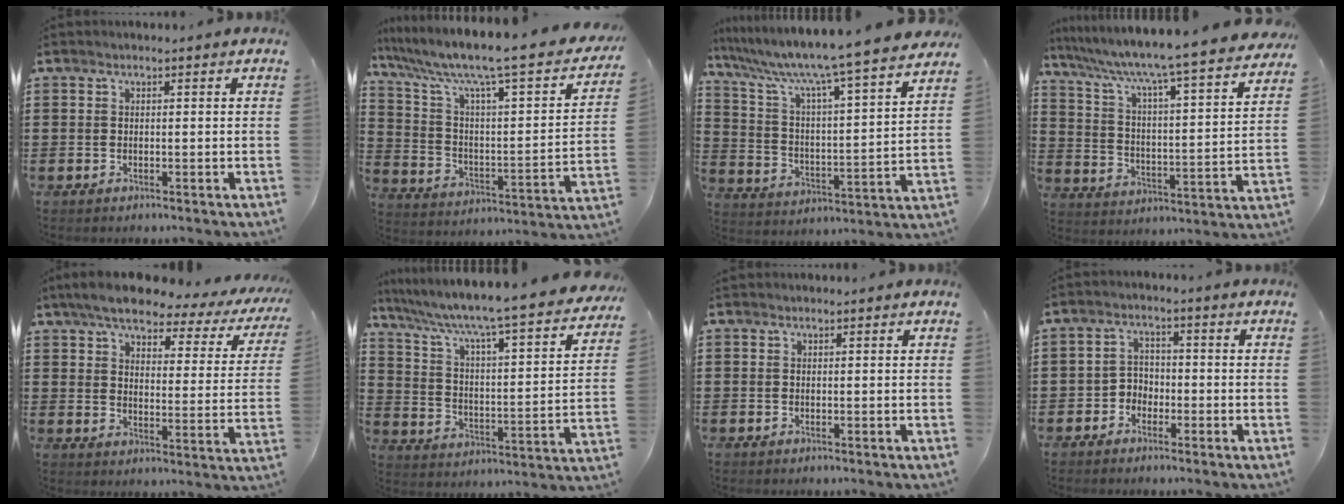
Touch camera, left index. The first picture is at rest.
{"total": 9.2, "force": [6.7, 0.8, 6.2], "torque": [-0.148, -0.051, 0.100]}
{"total": 8.4, "force": [7.3, -1.0, 4.2], "torque": [-0.113, -0.068, 0.111]}
{"total": 5.9, "force": [5.2, -0.9, 2.8], "torque": [-0.080, -0.059, 0.073]}
{"total": 6.8, "force": [5.6, 1.4, 3.5], "torque": [-0.086, -0.027, 0.093]}
{"total": 5.4, "force": [4.5, -0.5, 3.1], "torque": [-0.084, -0.054, 0.060]}
{"total": 0.0}
{"total": 2.8, "force": [-2.0, 1.9, 0.5], "torque": [-0.019, 0.007, -0.045]}